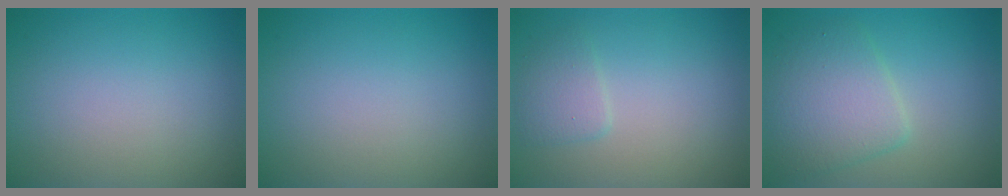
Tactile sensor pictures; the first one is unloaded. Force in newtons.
{"total": 0.0}
{"total": 1.7, "press": 1.7, "slide": 0.0}
{"total": 4.7, "press": 4.7, "slide": 0.2}